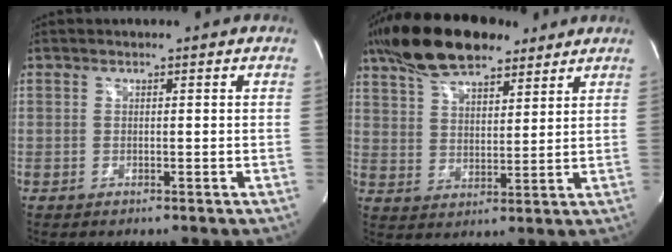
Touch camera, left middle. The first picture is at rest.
{"total": 15.0, "force": [11.3, 5.2, 8.4], "torque": [-0.168, 0.031, 0.200]}